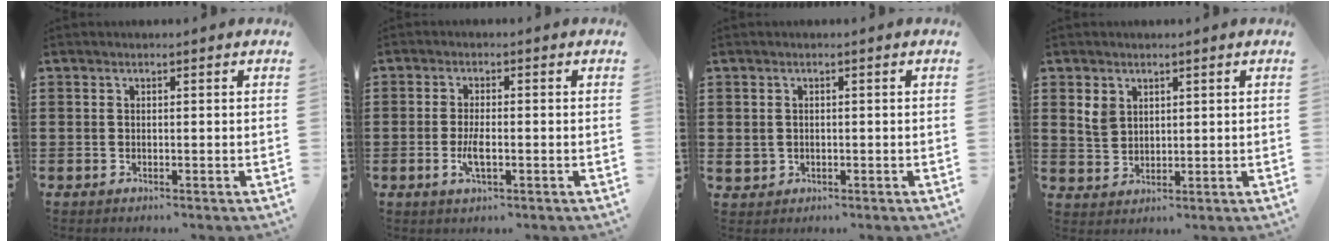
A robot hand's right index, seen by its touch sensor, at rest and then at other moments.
{"total": 3.5, "force": [-1.0, 1.0, 3.2], "torque": [-0.068, -0.005, -0.020]}
{"total": 1.2, "force": [0.1, 1.1, 0.4], "torque": [-0.011, 0.007, 0.001]}
{"total": 3.2, "force": [1.8, 2.4, 1.1], "torque": [-0.031, 0.010, 0.033]}